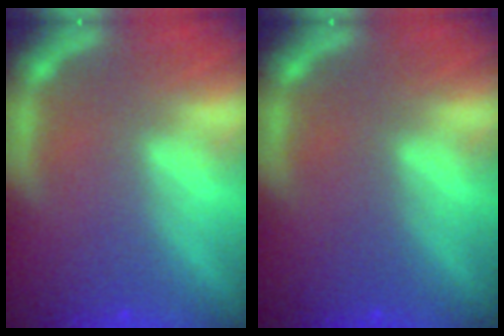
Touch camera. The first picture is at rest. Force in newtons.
{"total": 0.0}